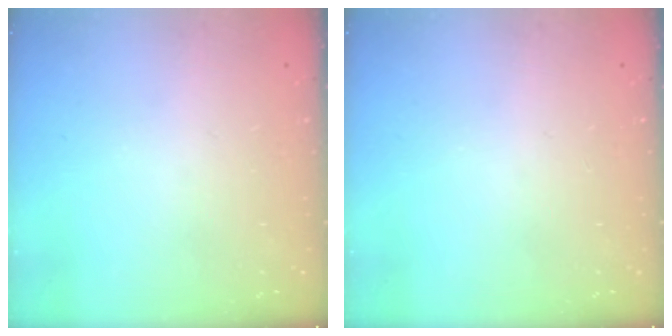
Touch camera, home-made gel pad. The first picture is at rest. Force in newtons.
{"total": 0.0}